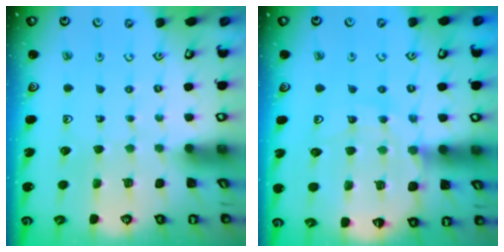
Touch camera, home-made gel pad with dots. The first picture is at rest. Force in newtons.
{"total": 12.3, "press": 12.2, "slide": 1.7}